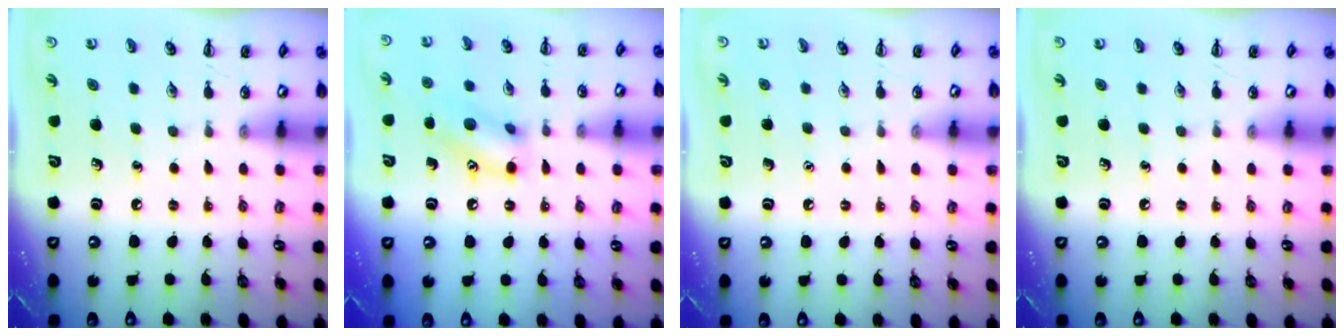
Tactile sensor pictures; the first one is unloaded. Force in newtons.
{"total": 12.6, "press": 12.5, "slide": 1.6}
{"total": 1.6, "press": 1.5, "slide": 0.1}
{"total": 0.0}